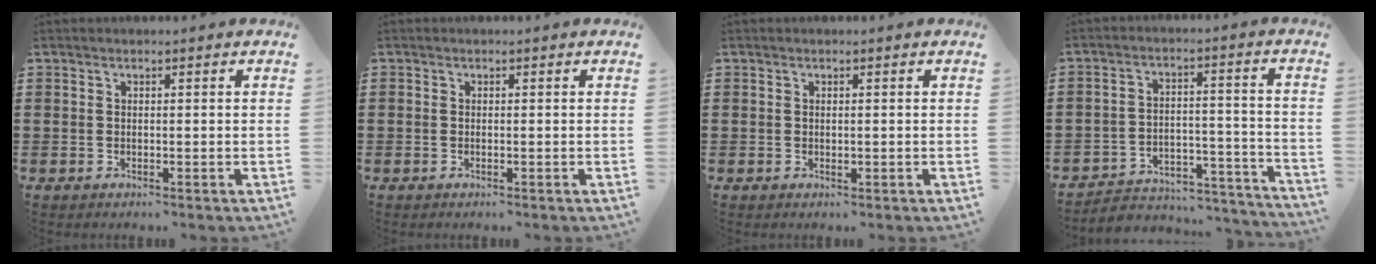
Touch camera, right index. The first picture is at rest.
{"total": 0.0}
{"total": 0.5, "force": [0.1, 0.2, 0.5], "torque": [-0.010, -0.003, 0.002]}
{"total": 4.1, "force": [-3.8, 1.4, 0.8], "torque": [-0.019, 0.005, -0.080]}